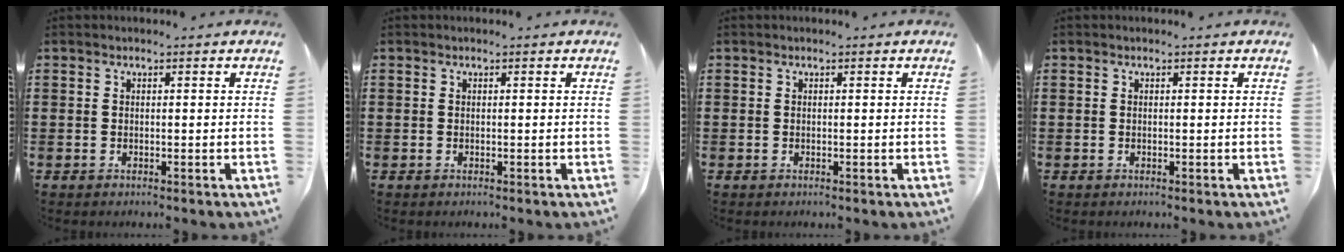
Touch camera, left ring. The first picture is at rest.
{"total": 0.0}
{"total": 0.0}
{"total": 0.0}